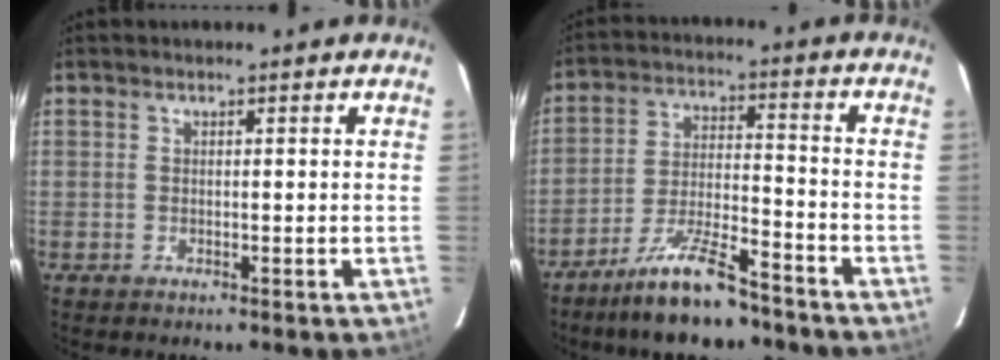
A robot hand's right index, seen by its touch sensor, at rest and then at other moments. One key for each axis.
{"total": 11.9, "fx": -9.5, "fy": 2.3, "fz": 6.7, "tx": -0.143, "ty": -0.004, "tz": -0.168}